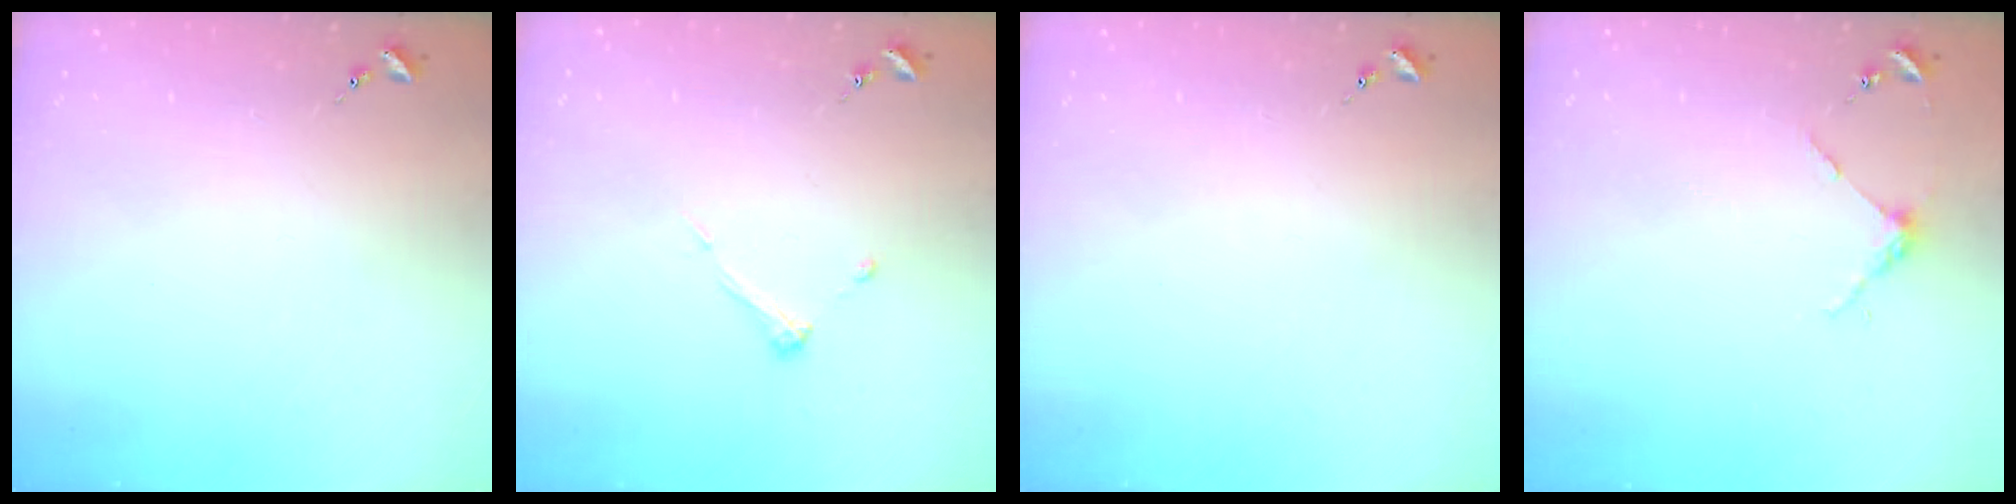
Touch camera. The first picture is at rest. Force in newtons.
{"total": 4.3, "press": 4.3, "slide": 0.2}
{"total": 0.0}
{"total": 3.7, "press": 3.7, "slide": 0.3}